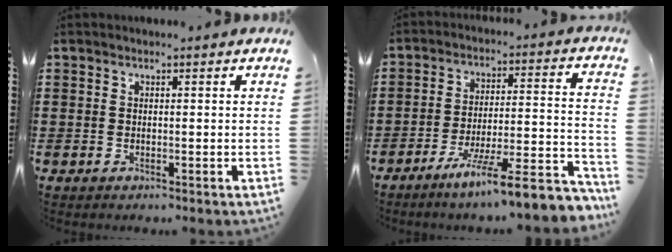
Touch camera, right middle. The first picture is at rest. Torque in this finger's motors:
{"motor_torque": [1.24, -0.90, 0.66, 0.16]}